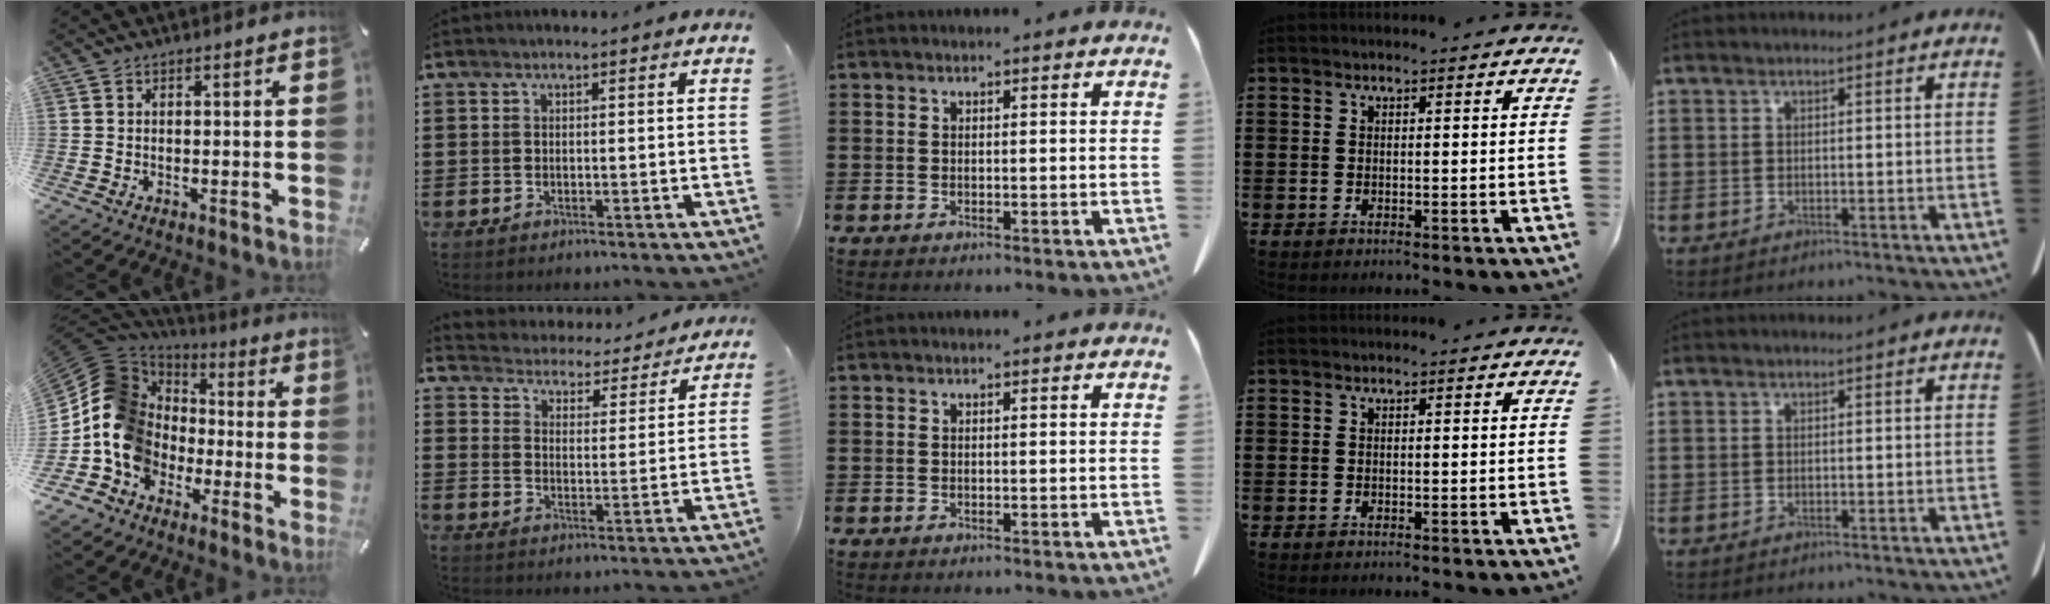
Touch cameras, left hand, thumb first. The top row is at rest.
{"thumb": {"total": 14.7, "force": [-3.3, 13.2, 5.4], "torque": [-0.144, 0.011, -0.058]}, "index": {"total": 3.9, "force": [3.9, 0.0, -0.4], "torque": [-0.019, -0.038, 0.061]}}